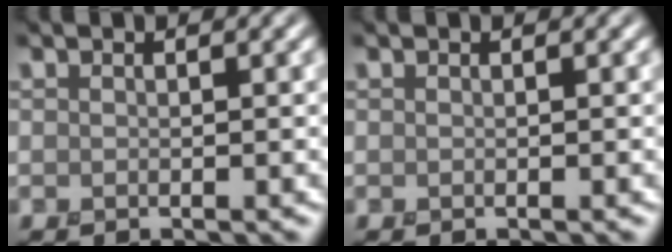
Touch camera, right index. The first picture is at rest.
{"total": 0.0}